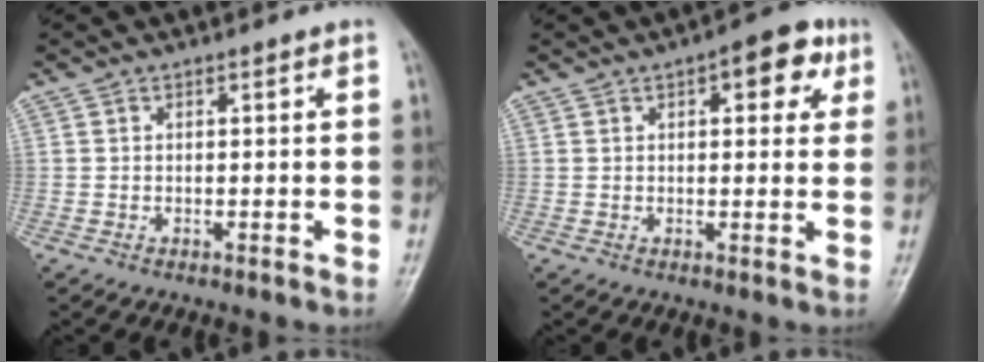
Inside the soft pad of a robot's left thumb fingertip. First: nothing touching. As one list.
[{"total": 7.8, "force": [3.3, 3.6, 6.1], "torque": [-0.045, -0.001, 0.031]}]